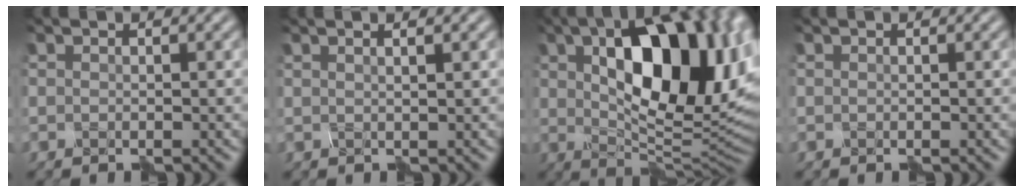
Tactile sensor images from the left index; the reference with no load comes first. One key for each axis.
{"total": 3.0, "fx": 1.6, "fy": 1.4, "fz": 2.1, "tx": -0.007, "ty": 0.016, "tz": -0.007}
{"total": 15.3, "fx": 3.8, "fy": 7.8, "fz": 12.7, "tx": -0.182, "ty": 0.010, "tz": 0.061}
{"total": 0.0}